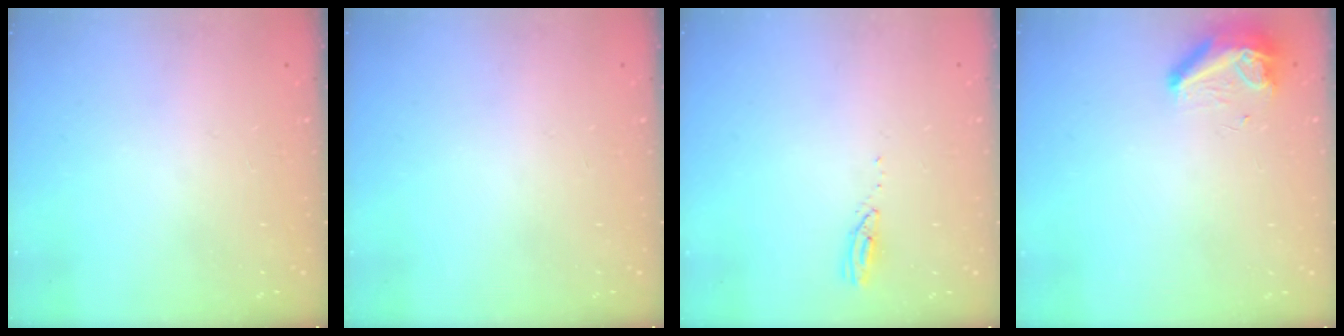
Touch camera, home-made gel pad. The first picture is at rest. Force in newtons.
{"total": 0.0}
{"total": 2.8, "press": 2.8, "slide": 0.4}
{"total": 8.5, "press": 8.2, "slide": 2.1}